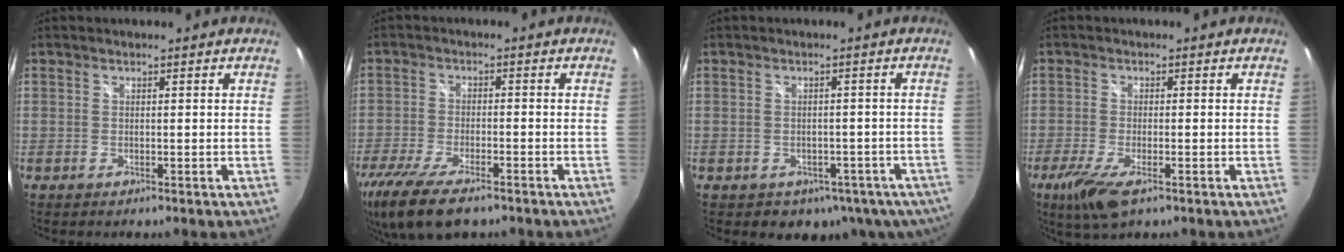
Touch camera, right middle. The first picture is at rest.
{"total": 14.7, "force": [-10.4, 5.0, 9.1], "torque": [-0.210, -0.056, -0.184]}
{"total": 10.2, "force": [-5.7, 7.4, 4.1], "torque": [-0.072, 0.014, -0.042]}
{"total": 7.0, "force": [-4.1, 1.8, 5.4], "torque": [-0.125, -0.027, -0.076]}